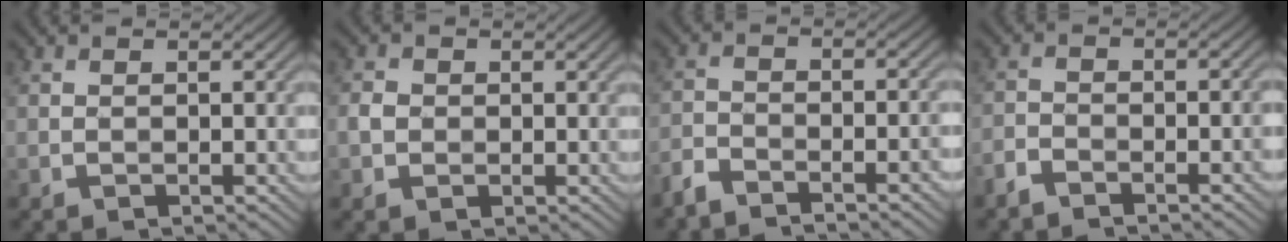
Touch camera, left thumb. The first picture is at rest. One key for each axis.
{"total": 1.9, "fx": 0.0, "fy": 1.6, "fz": 0.9, "tx": -0.022, "ty": -0.001, "tz": -0.005}
{"total": 5.0, "fx": -4.2, "fy": 1.1, "fz": 2.6, "tx": -0.052, "ty": -0.004, "tz": -0.083}
{"total": 3.5, "fx": -2.9, "fy": 0.9, "fz": 1.7, "tx": -0.033, "ty": -0.002, "tz": -0.061}